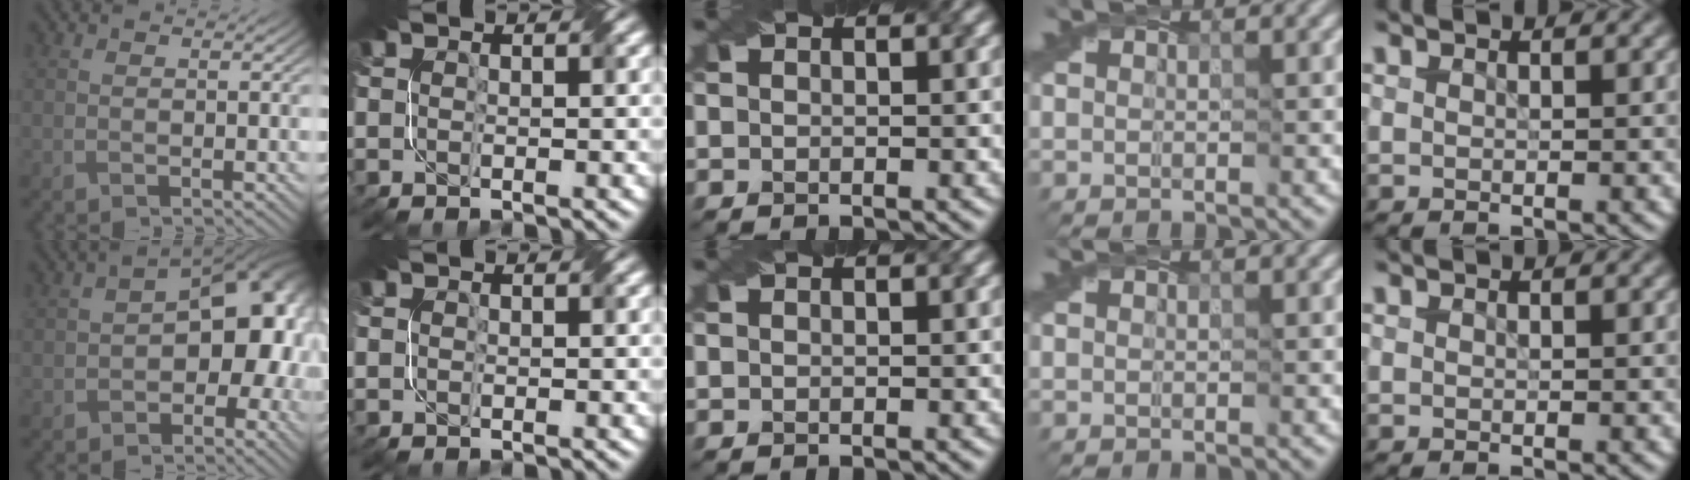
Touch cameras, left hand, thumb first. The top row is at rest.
{"thumb": {"total": 10.0, "force": [-1.4, 6.4, 7.6], "torque": [-0.086, -0.007, -0.028]}, "index": {"total": 0.5, "force": [0.1, 0.5, 0.1], "torque": [0.000, -0.004, 0.002]}}